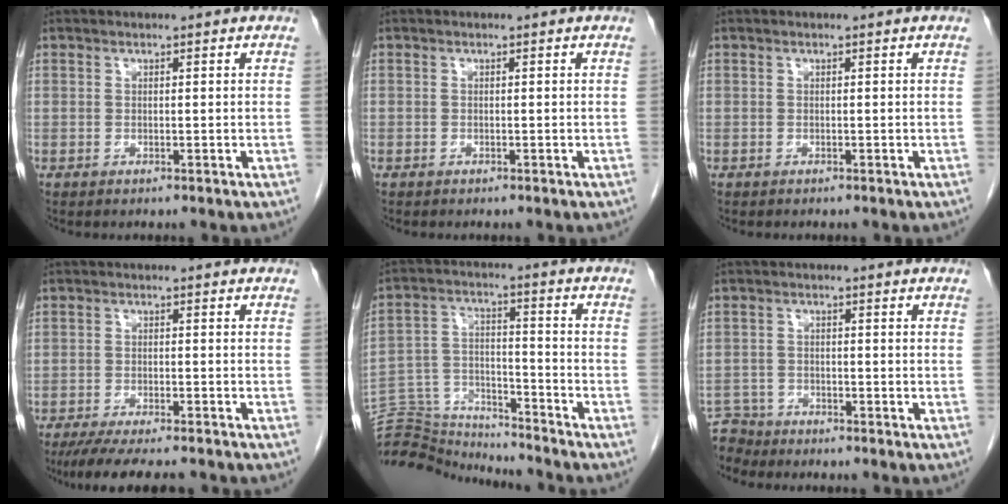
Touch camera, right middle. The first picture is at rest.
{"total": 0.0}
{"total": 0.0}
{"total": 10.6, "force": [-9.1, 1.5, 5.1], "torque": [-0.076, -0.020, -0.135]}
{"total": 13.9, "force": [-13.7, 1.9, 1.1], "torque": [-0.029, 0.038, -0.233]}
{"total": 4.7, "force": [-4.4, 1.2, -0.9], "torque": [0.018, -0.006, -0.085]}